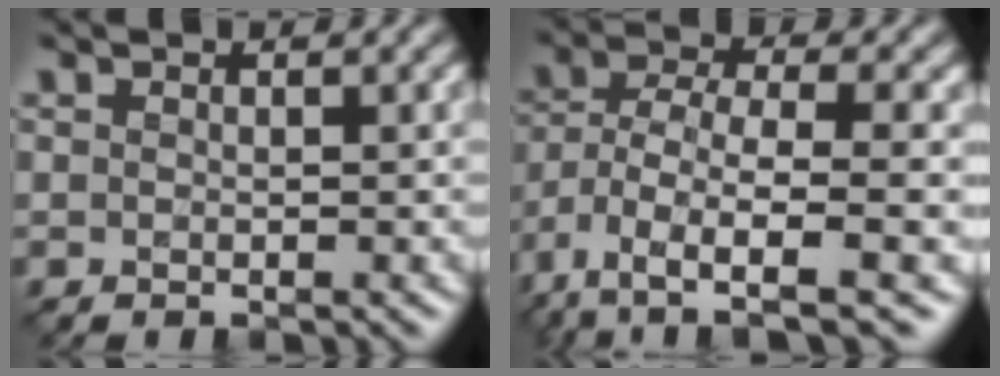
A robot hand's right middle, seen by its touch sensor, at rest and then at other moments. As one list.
[{"total": 9.3, "force": [-4.6, 3.6, 7.2], "torque": [-0.139, -0.009, -0.084]}]